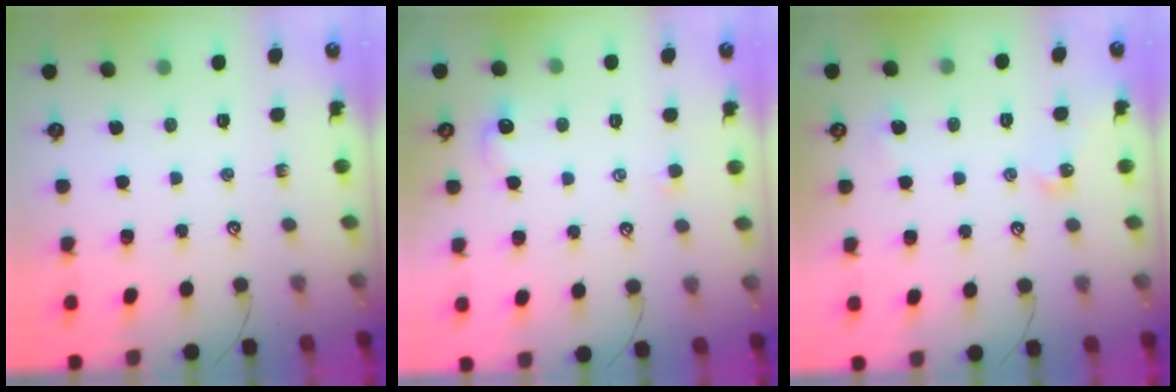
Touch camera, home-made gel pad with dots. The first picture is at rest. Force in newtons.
{"total": 1.3, "press": 1.2, "slide": 0.5}
{"total": 4.8, "press": 4.7, "slide": 0.7}